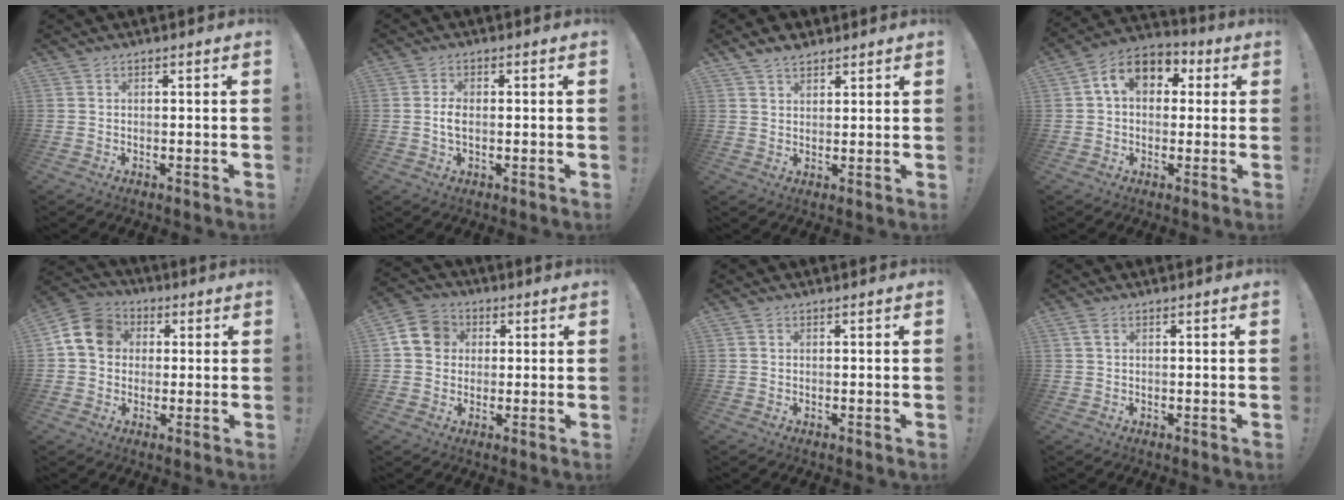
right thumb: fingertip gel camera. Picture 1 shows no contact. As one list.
[{"total": 3.3, "force": [-0.3, 1.7, 2.8], "torque": [-0.058, -0.003, -0.010]}, {"total": 4.3, "force": [3.4, 2.2, 1.4], "torque": [-0.022, -0.018, 0.064]}, {"total": 11.8, "force": [2.9, 8.5, 7.7], "torque": [-0.119, 0.013, 0.060]}, {"total": 12.0, "force": [2.3, 9.9, 6.5], "torque": [-0.095, 0.007, 0.050]}, {"total": 9.6, "force": [1.7, 8.3, 4.5], "torque": [-0.070, 0.008, 0.038]}, {"total": 0.0}, {"total": 2.0, "force": [0.8, 1.2, 1.4], "torque": [-0.021, 0.001, 0.014]}]